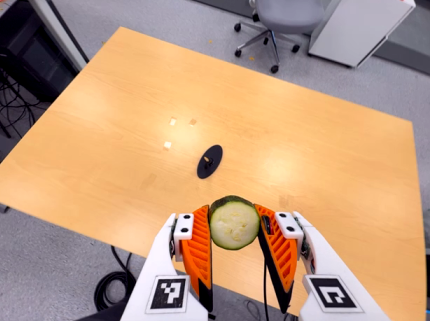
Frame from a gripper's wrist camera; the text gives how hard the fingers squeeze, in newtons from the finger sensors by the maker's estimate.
{"total": 12.5, "left": 13.6, "right": 11.4}